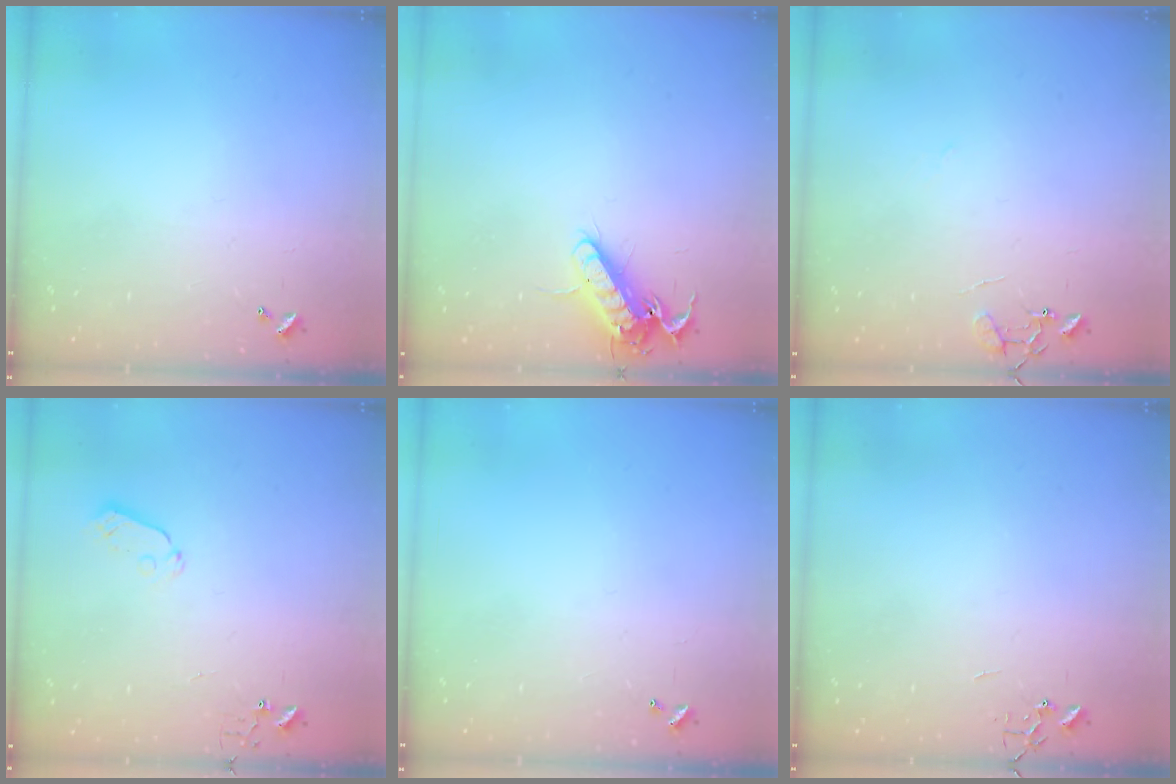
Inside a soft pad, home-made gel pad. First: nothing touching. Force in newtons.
{"total": 13.5, "press": 13.3, "slide": 1.9}
{"total": 8.7, "press": 8.7, "slide": 0.8}
{"total": 5.0, "press": 5.0, "slide": 0.4}
{"total": 0.0}
{"total": 0.0}